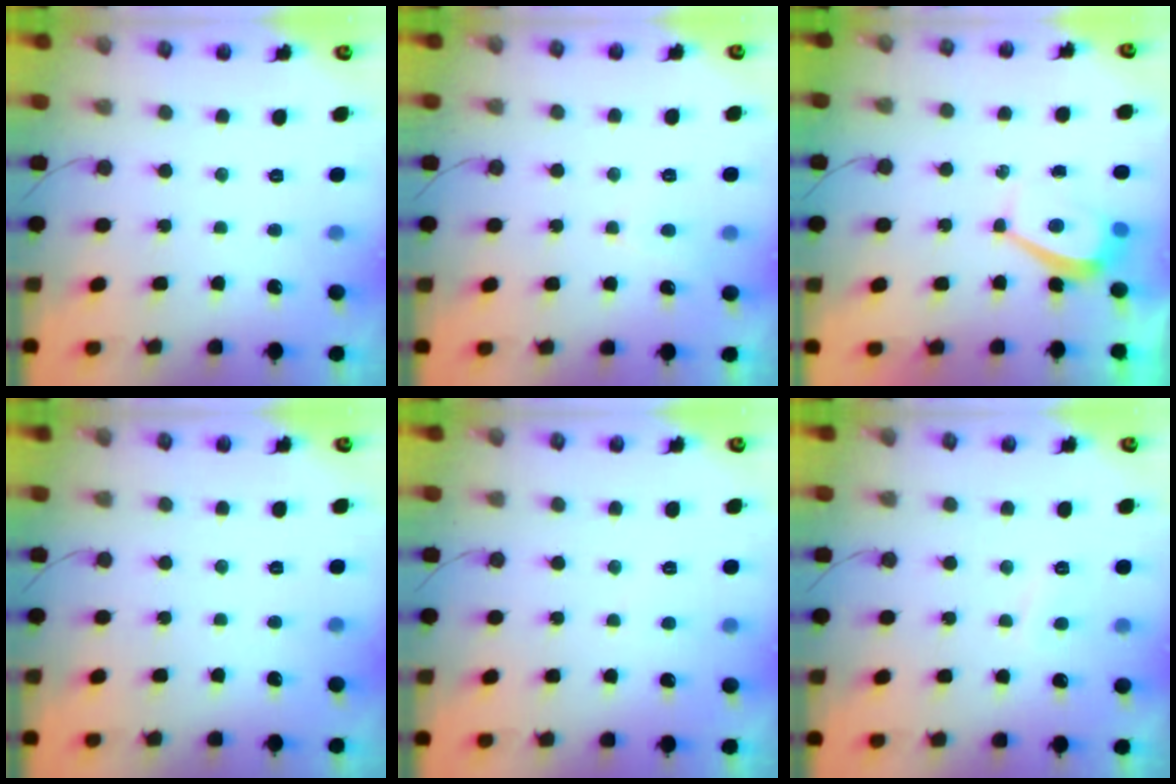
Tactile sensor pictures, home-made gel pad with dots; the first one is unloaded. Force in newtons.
{"total": 2.9, "press": 2.9, "slide": 0.4}
{"total": 2.8, "press": 2.8, "slide": 0.6}
{"total": 0.0}
{"total": 3.0, "press": 3.0, "slide": 0.3}
{"total": 1.9, "press": 1.8, "slide": 0.4}